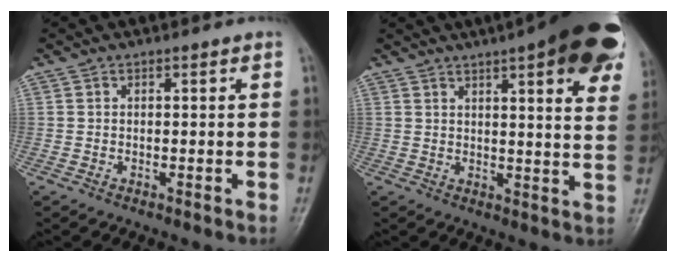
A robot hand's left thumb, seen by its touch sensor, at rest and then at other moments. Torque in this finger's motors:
{"motor_torque": [0.79, 0.51, 1.63, -1.14, 0.18]}